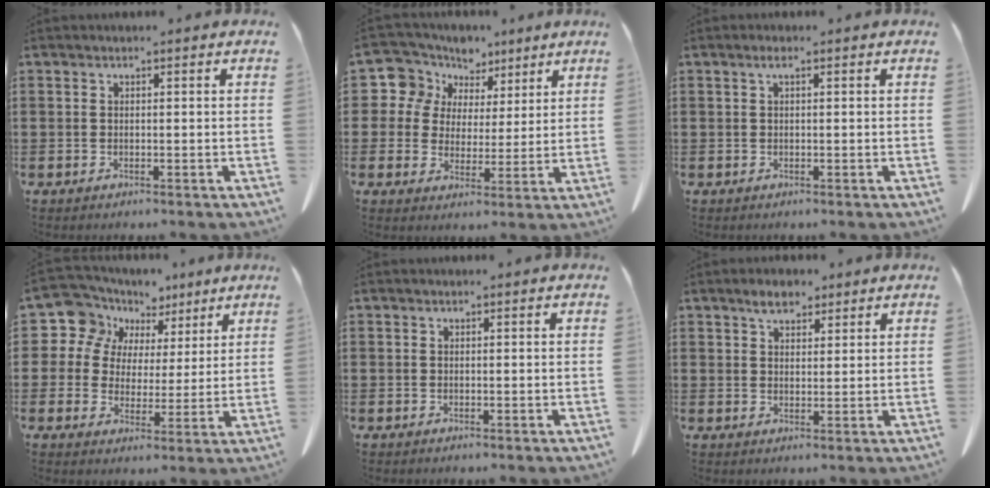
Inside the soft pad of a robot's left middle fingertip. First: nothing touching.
{"total": 7.8, "force": [4.5, 6.3, 0.7], "torque": [-0.073, -0.015, 0.081]}
{"total": 1.0, "force": [0.3, 0.2, 1.0], "torque": [-0.020, 0.003, 0.004]}
{"total": 9.0, "force": [5.7, 6.8, 1.4], "torque": [-0.092, -0.031, 0.106]}
{"total": 0.0}
{"total": 3.7, "force": [2.9, 1.6, 1.7], "torque": [-0.031, 0.003, 0.051]}